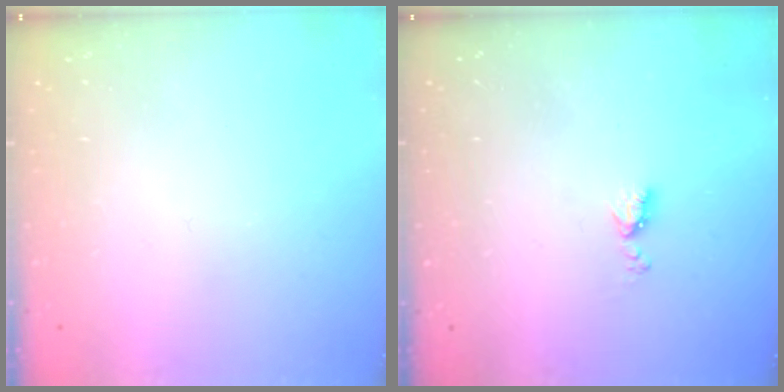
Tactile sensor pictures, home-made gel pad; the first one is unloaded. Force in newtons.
{"total": 5.6, "press": 5.5, "slide": 0.8}